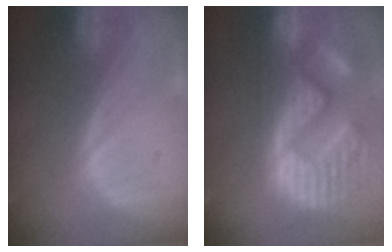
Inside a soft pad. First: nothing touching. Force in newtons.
{"total": 15.4, "press": 12.6, "slide": 8.8}